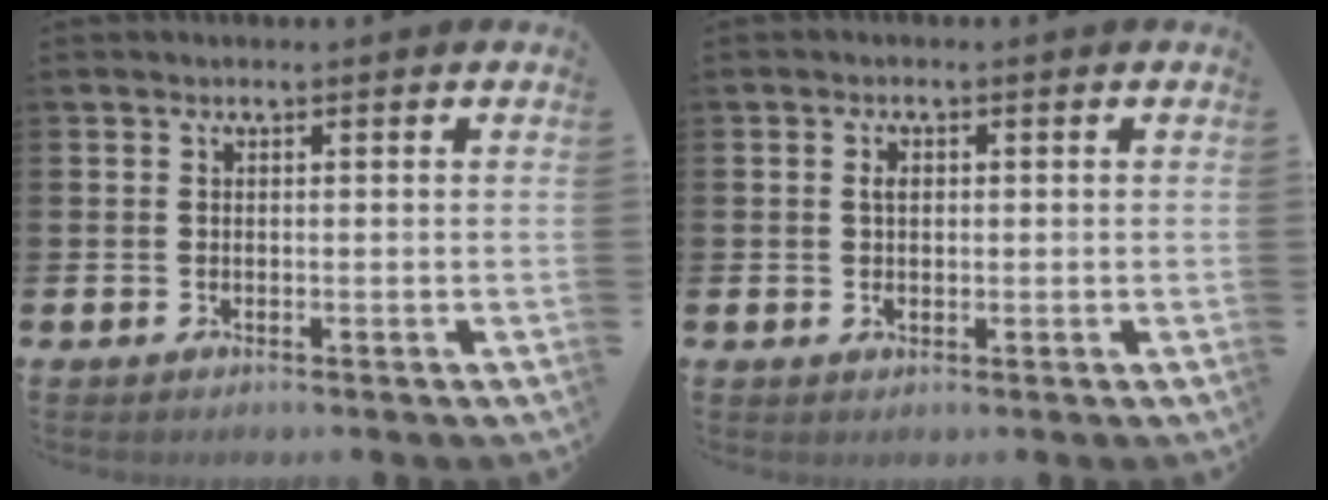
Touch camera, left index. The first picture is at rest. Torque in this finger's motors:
{"motor_torque": [0.75, -0.17, 0.25, 0.03]}